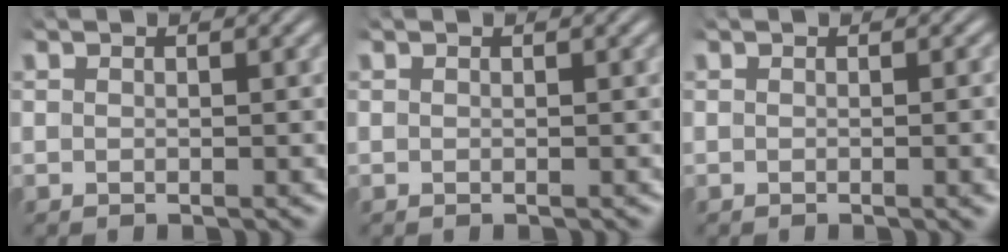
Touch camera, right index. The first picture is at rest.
{"total": 0.0}
{"total": 1.0, "force": [-0.3, -0.3, 0.9], "torque": [-0.010, 0.005, -0.007]}